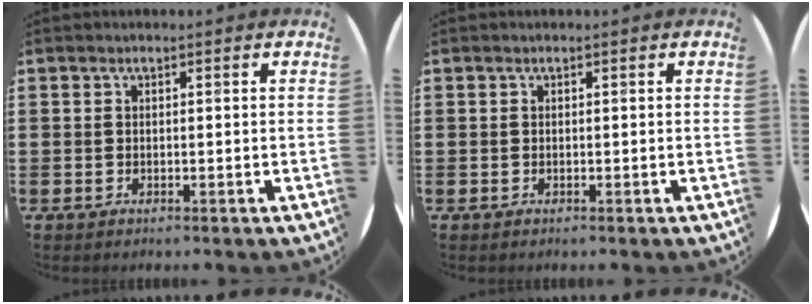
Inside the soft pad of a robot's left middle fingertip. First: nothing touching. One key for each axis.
{"total": 0.0}